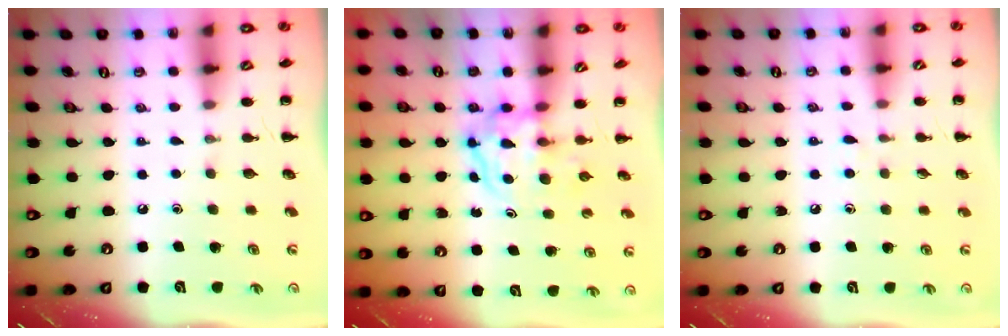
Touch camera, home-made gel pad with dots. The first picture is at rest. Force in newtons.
{"total": 3.8, "press": 3.8, "slide": 0.4}
{"total": 4.9, "press": 4.5, "slide": 1.9}